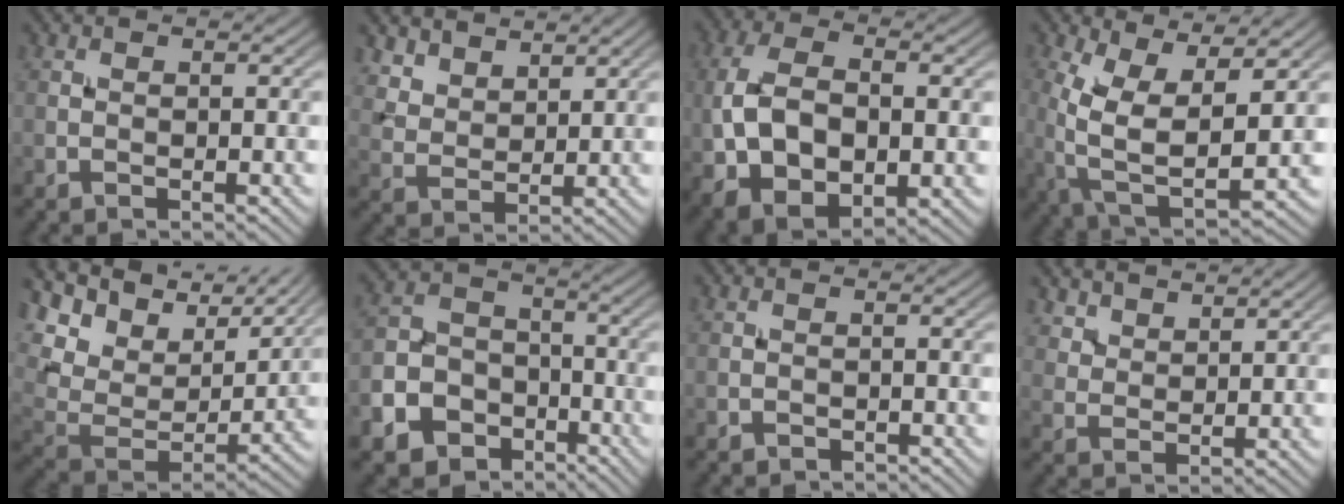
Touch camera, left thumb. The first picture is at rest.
{"total": 4.8, "force": [3.9, 2.3, 1.7], "torque": [-0.050, -0.015, 0.099]}
{"total": 12.0, "force": [-0.9, 7.2, 9.6], "torque": [-0.209, -0.011, -0.007]}
{"total": 11.2, "force": [1.6, 5.2, 9.8], "torque": [-0.218, -0.007, 0.027]}
{"total": 15.3, "force": [10.3, 7.4, 8.6], "torque": [-0.222, 0.022, 0.169]}
{"total": 11.3, "force": [-6.3, 8.4, 4.2], "torque": [-0.114, -0.036, -0.122]}
{"total": 0.8, "force": [-0.7, 0.4, 0.2], "torque": [-0.001, -0.002, -0.014]}
{"total": 4.5, "force": [3.9, 1.8, 1.4], "torque": [-0.039, -0.017, 0.101]}